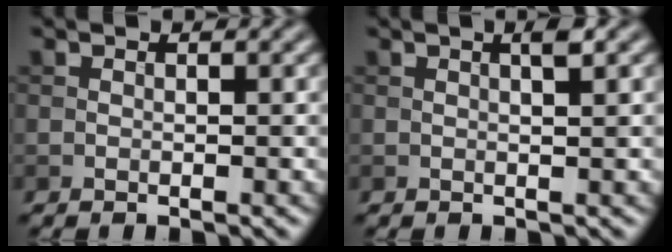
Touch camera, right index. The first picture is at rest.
{"total": 1.5, "force": [0.6, 0.2, 1.3], "torque": [-0.023, 0.004, 0.008]}